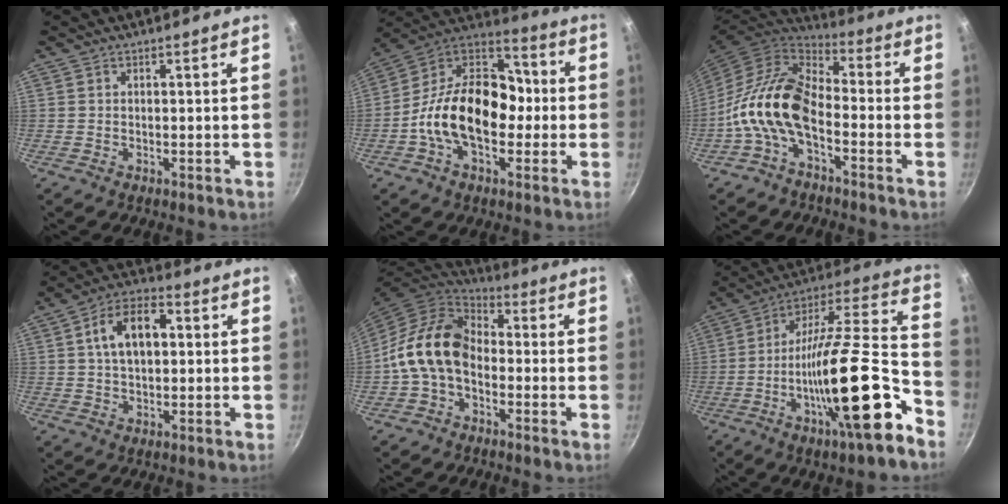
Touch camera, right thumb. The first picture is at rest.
{"total": 21.0, "force": [-3.0, 13.8, 15.5], "torque": [-0.222, 0.054, -0.071]}
{"total": 15.3, "force": [-4.7, 9.1, 11.4], "torque": [-0.203, 0.052, -0.111]}
{"total": 10.6, "force": [1.9, 6.3, 8.3], "torque": [-0.117, 0.021, 0.023]}
{"total": 13.5, "force": [-1.6, 9.6, 9.3], "torque": [-0.142, 0.037, -0.050]}
{"total": 24.5, "force": [-10.6, 5.5, 21.4], "torque": [-0.304, 0.056, -0.189]}